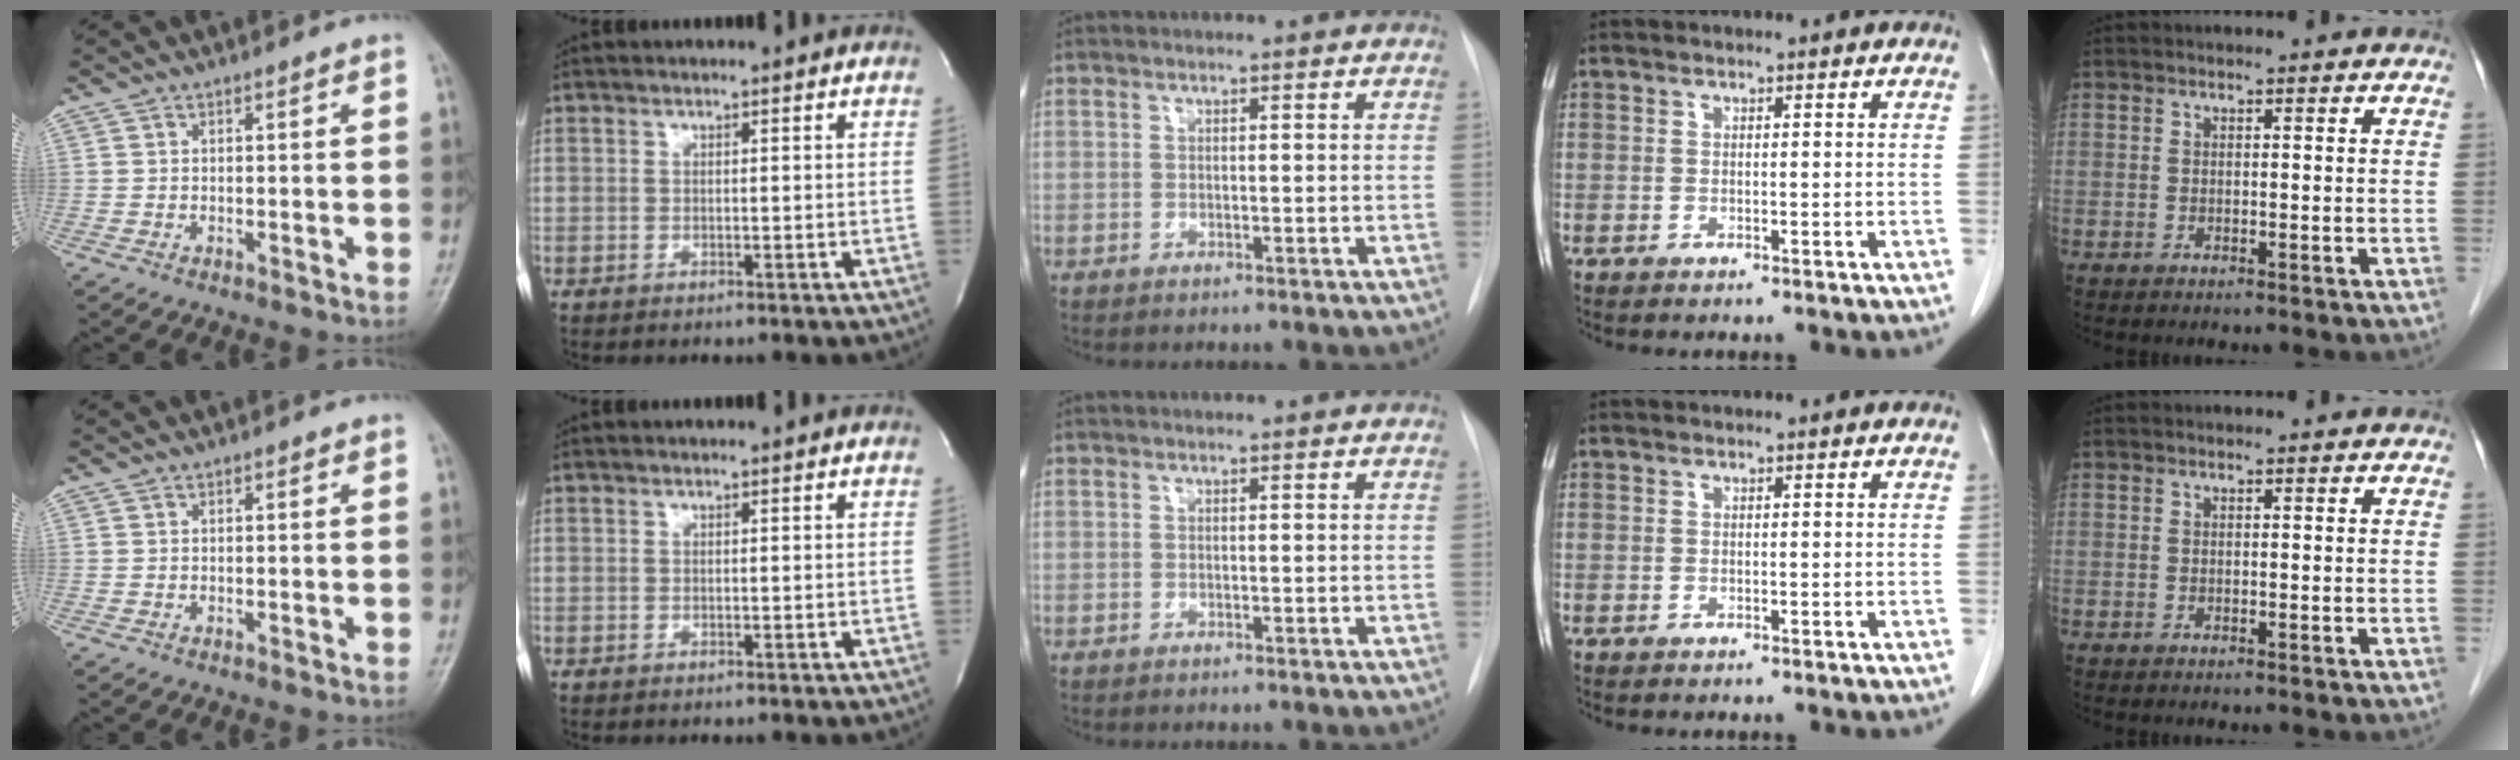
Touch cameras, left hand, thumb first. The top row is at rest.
{}